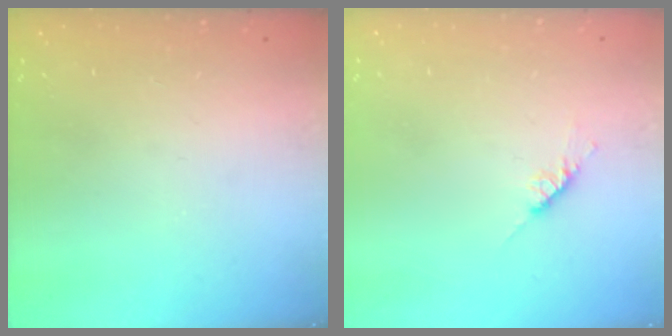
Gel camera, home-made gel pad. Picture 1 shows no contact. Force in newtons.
{"total": 4.7, "press": 4.6, "slide": 0.5}